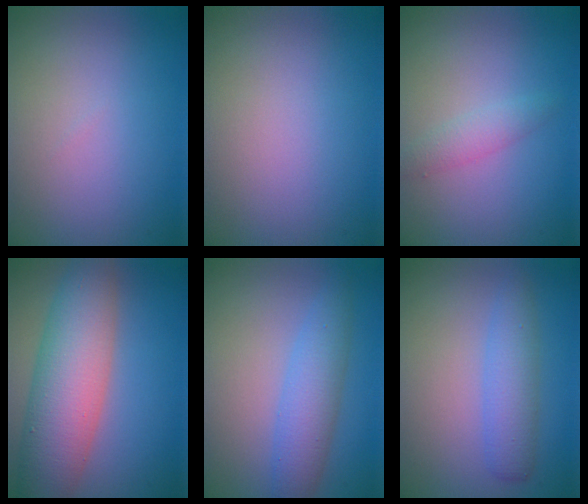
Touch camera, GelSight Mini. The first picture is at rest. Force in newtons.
{"total": 0.0}
{"total": 1.6, "press": 1.6, "slide": 0.0}
{"total": 8.4, "press": 8.4, "slide": 0.3}
{"total": 3.8, "press": 3.8, "slide": 0.1}
{"total": 2.9, "press": 2.9, "slide": 0.1}